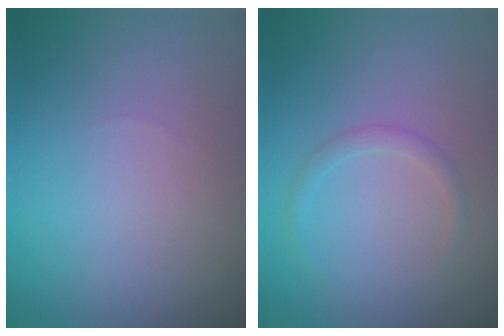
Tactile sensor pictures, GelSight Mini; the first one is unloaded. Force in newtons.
{"total": 1.1, "press": 1.1, "slide": 0.1}